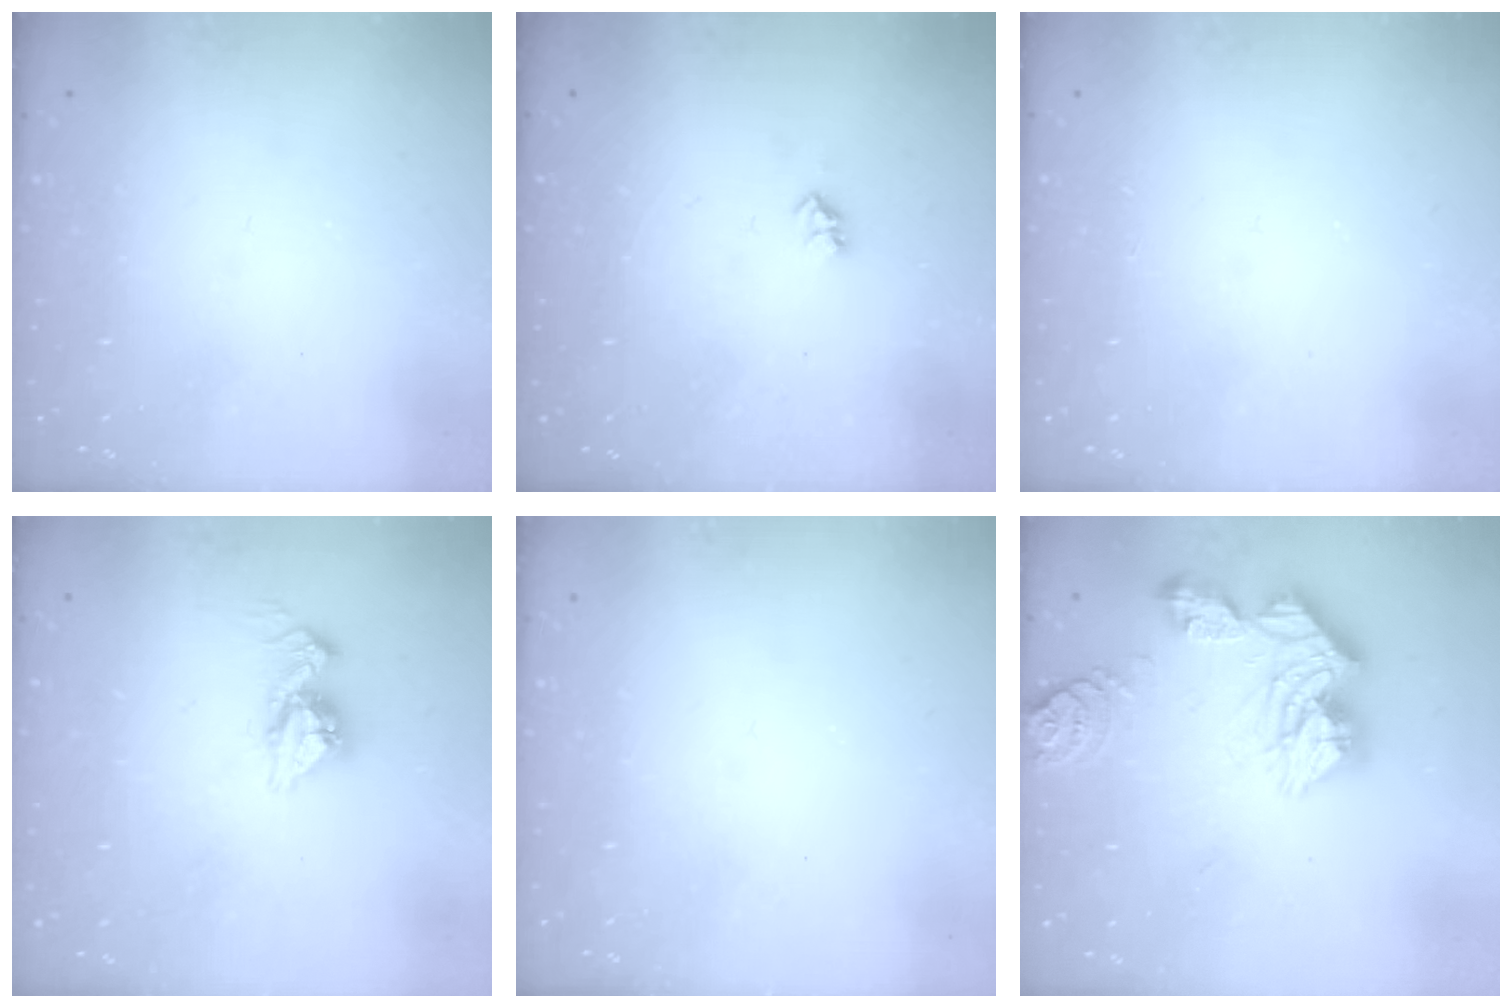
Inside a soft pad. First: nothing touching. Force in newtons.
{"total": 2.6, "press": 2.5, "slide": 0.4}
{"total": 1.7, "press": 1.7, "slide": 0.2}
{"total": 9.3, "press": 9.3, "slide": 0.6}
{"total": 0.0}
{"total": 19.6, "press": 19.5, "slide": 1.9}